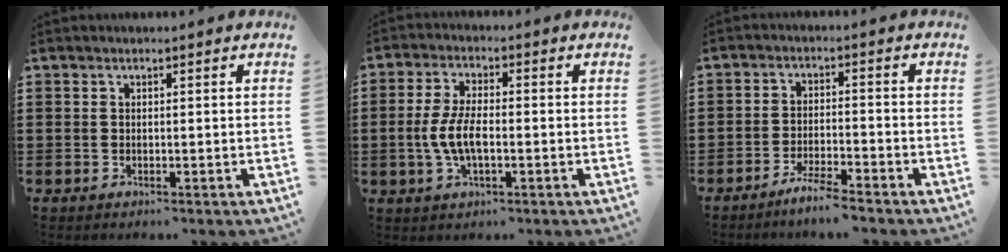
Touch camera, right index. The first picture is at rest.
{"total": 6.0, "force": [-1.1, 2.4, 5.4], "torque": [-0.122, -0.005, -0.027]}
{"total": 4.0, "force": [-3.7, -0.2, 1.7], "torque": [-0.036, -0.002, -0.071]}